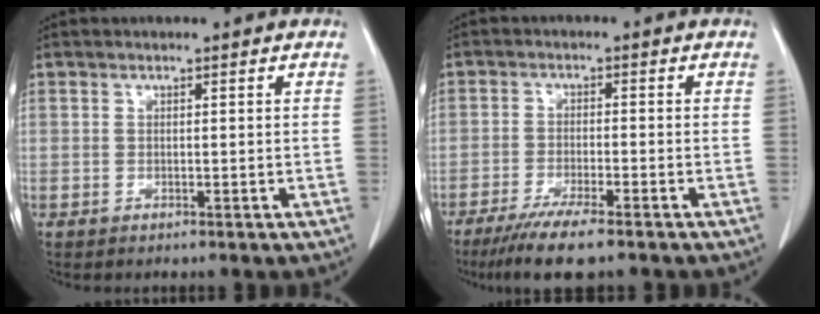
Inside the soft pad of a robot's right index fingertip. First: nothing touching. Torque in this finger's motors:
{"motor_torque": [0.00, -0.09, 0.35, 0.10]}